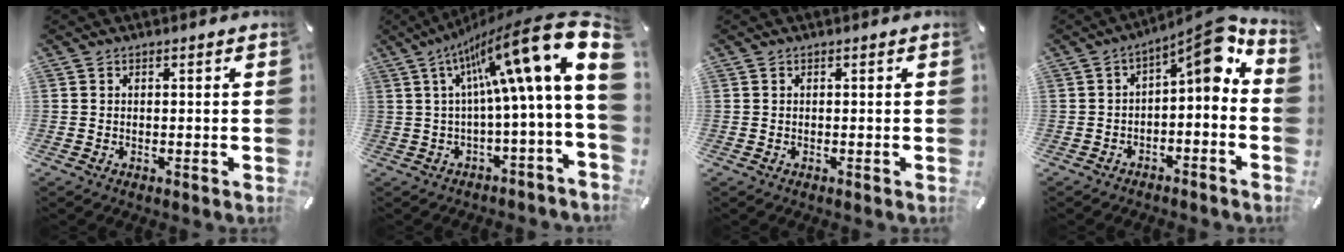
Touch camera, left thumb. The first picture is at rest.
{"total": 23.3, "force": [9.4, 3.9, 21.0], "torque": [-0.342, -0.074, 0.153]}
{"total": 0.0}
{"total": 9.0, "force": [2.8, 3.6, 7.8], "torque": [-0.102, -0.032, 0.039]}